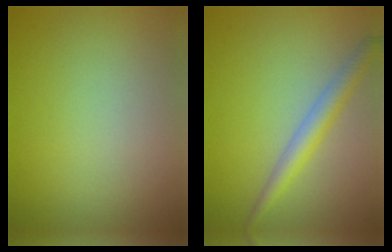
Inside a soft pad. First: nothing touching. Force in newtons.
{"total": 2.7, "press": 2.7, "slide": 0.2}